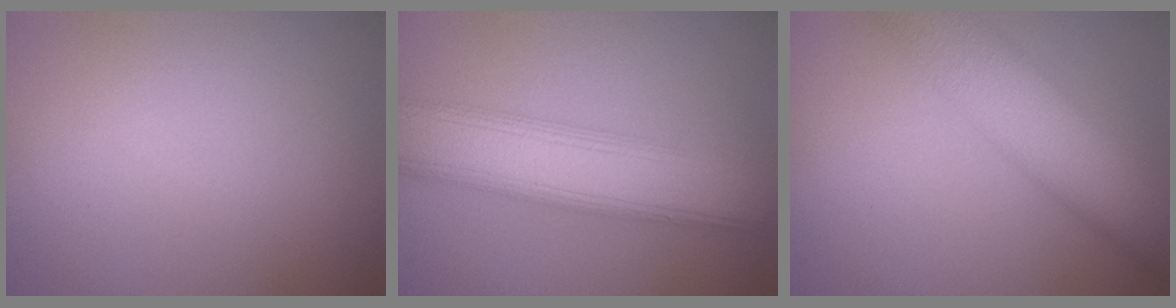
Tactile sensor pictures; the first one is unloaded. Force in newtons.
{"total": 8.4, "press": 8.3, "slide": 0.6}
{"total": 7.6, "press": 7.6, "slide": 0.4}